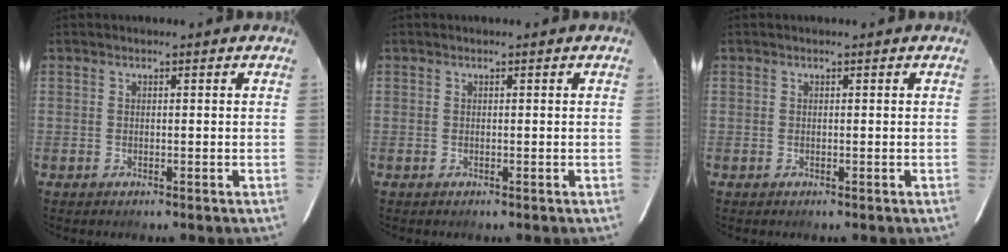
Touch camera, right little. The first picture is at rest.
{"total": 0.0}
{"total": 0.0}